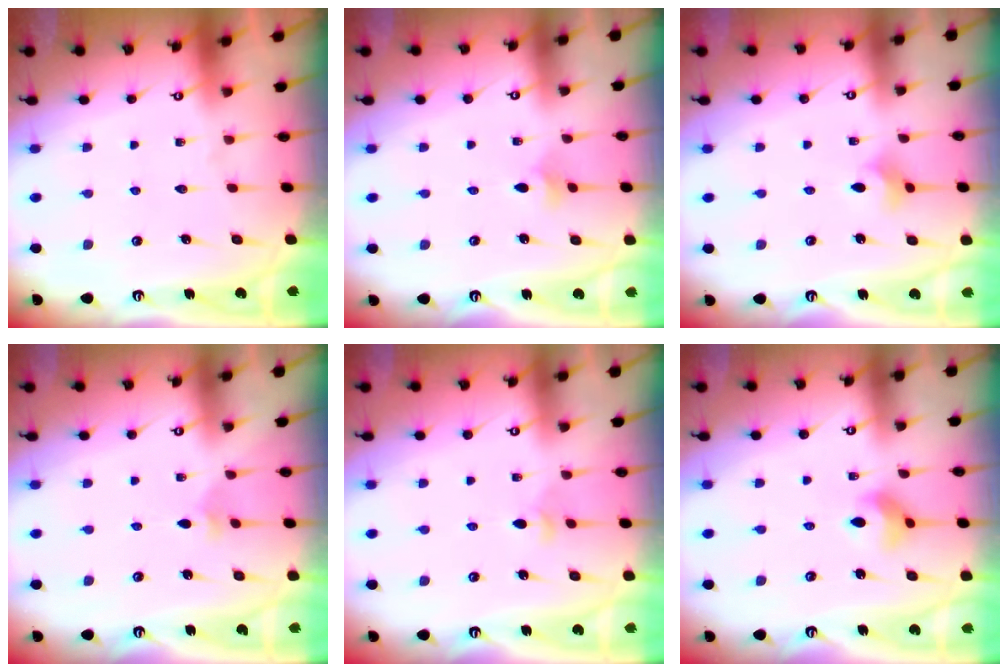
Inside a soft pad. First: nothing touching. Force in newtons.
{"total": 3.0, "press": 2.9, "slide": 0.7}
{"total": 4.2, "press": 4.1, "slide": 0.8}
{"total": 2.3, "press": 2.3, "slide": 0.6}
{"total": 3.6, "press": 3.5, "slide": 0.8}
{"total": 6.6, "press": 6.5, "slide": 0.9}